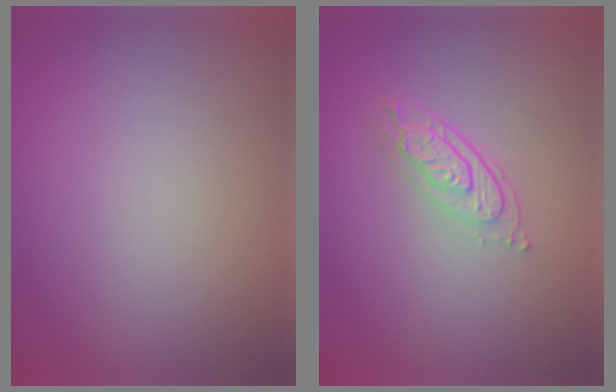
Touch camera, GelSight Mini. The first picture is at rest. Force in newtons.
{"total": 3.2, "press": 2.4, "slide": 2.2}